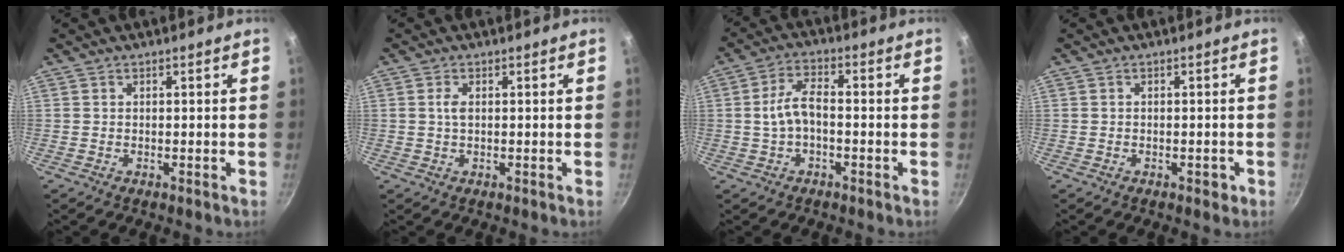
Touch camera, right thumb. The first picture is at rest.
{"total": 1.5, "force": [0.2, 0.7, 1.3], "torque": [-0.031, 0.001, 0.005]}
{"total": 6.4, "force": [-0.6, 3.3, 5.4], "torque": [-0.109, 0.024, -0.016]}
{"total": 1.4, "force": [-0.7, 0.9, 0.9], "torque": [-0.009, 0.002, -0.009]}